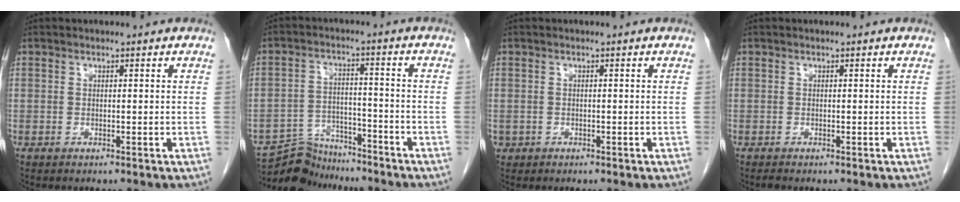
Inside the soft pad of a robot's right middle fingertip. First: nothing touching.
{"total": 7.9, "force": [-7.6, 2.3, -0.1], "torque": [0.000, 0.012, -0.134]}
{"total": 0.7, "force": [-0.2, 0.7, 0.0], "torque": [-0.001, 0.004, 0.000]}
{"total": 0.0}